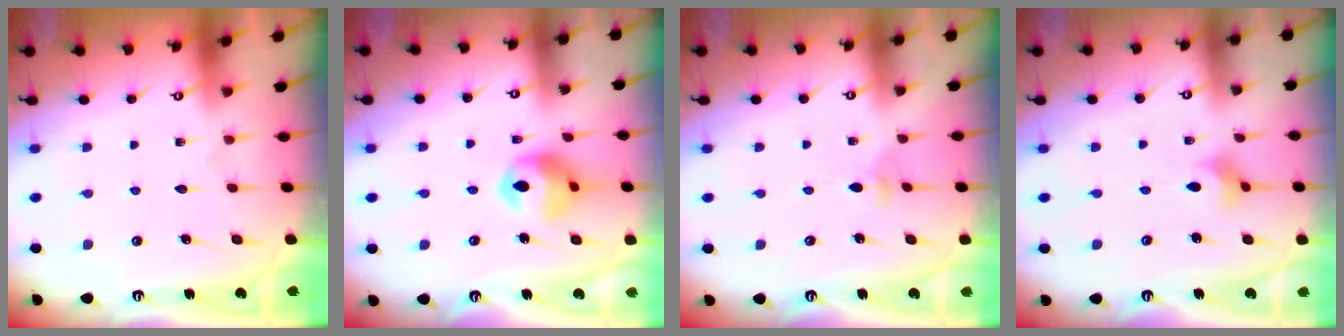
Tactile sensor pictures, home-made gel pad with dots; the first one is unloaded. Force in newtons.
{"total": 13.3, "press": 13.2, "slide": 2.0}
{"total": 2.3, "press": 2.3, "slide": 0.5}
{"total": 2.5, "press": 2.4, "slide": 0.5}